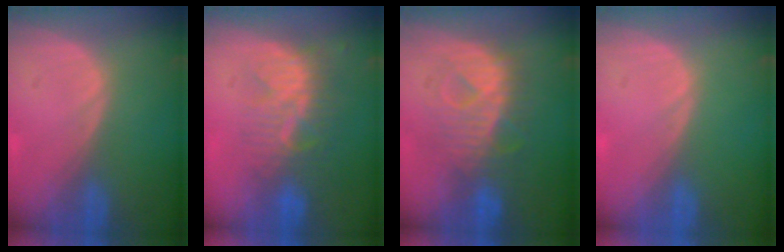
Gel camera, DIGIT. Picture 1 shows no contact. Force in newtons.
{"total": 8.4, "press": 7.6, "slide": 3.6}
{"total": 8.2, "press": 8.2, "slide": 0.7}
{"total": 0.0}